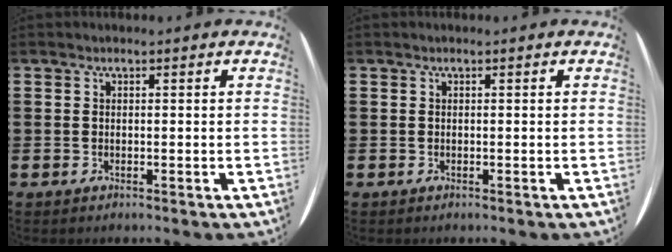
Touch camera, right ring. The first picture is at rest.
{"total": 0.0}